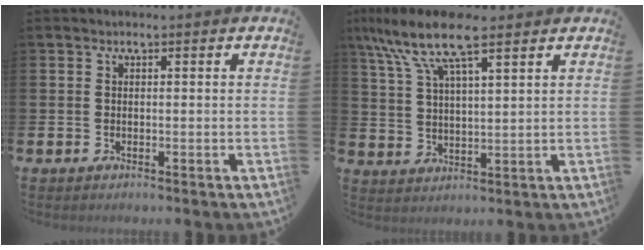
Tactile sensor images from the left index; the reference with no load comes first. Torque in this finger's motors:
{"motor_torque": [1.30, -0.84, 1.05, 0.21]}